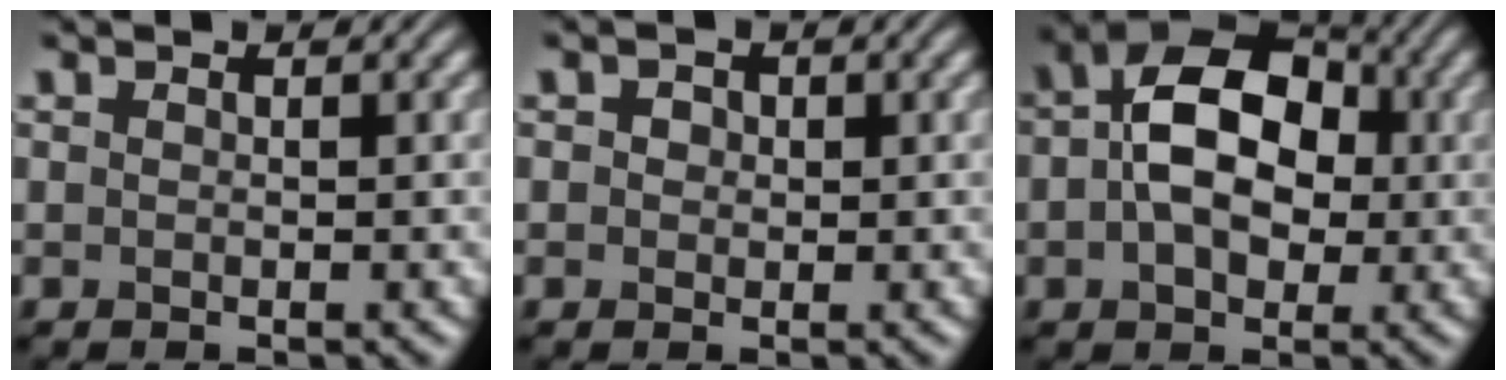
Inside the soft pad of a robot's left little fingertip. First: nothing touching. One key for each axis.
{"total": 1.2, "fx": 0.3, "fy": 1.0, "fz": 0.5, "tx": -0.004, "ty": 0.003, "tz": -0.005}
{"total": 8.6, "fx": 0.4, "fy": 5.7, "fz": 6.5, "tx": -0.101, "ty": 0.015, "tz": -0.003}